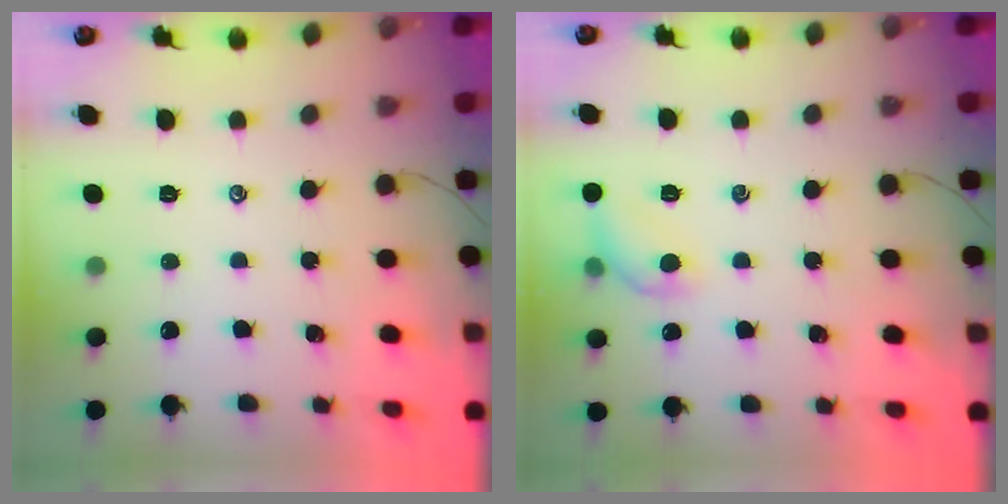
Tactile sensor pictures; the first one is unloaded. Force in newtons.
{"total": 8.2, "press": 8.2, "slide": 0.8}